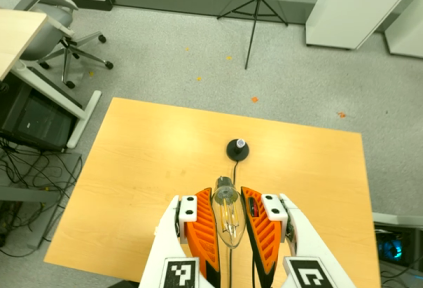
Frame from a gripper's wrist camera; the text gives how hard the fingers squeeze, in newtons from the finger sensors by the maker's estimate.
{"total": 18.0, "left": 18.8, "right": 17.2}